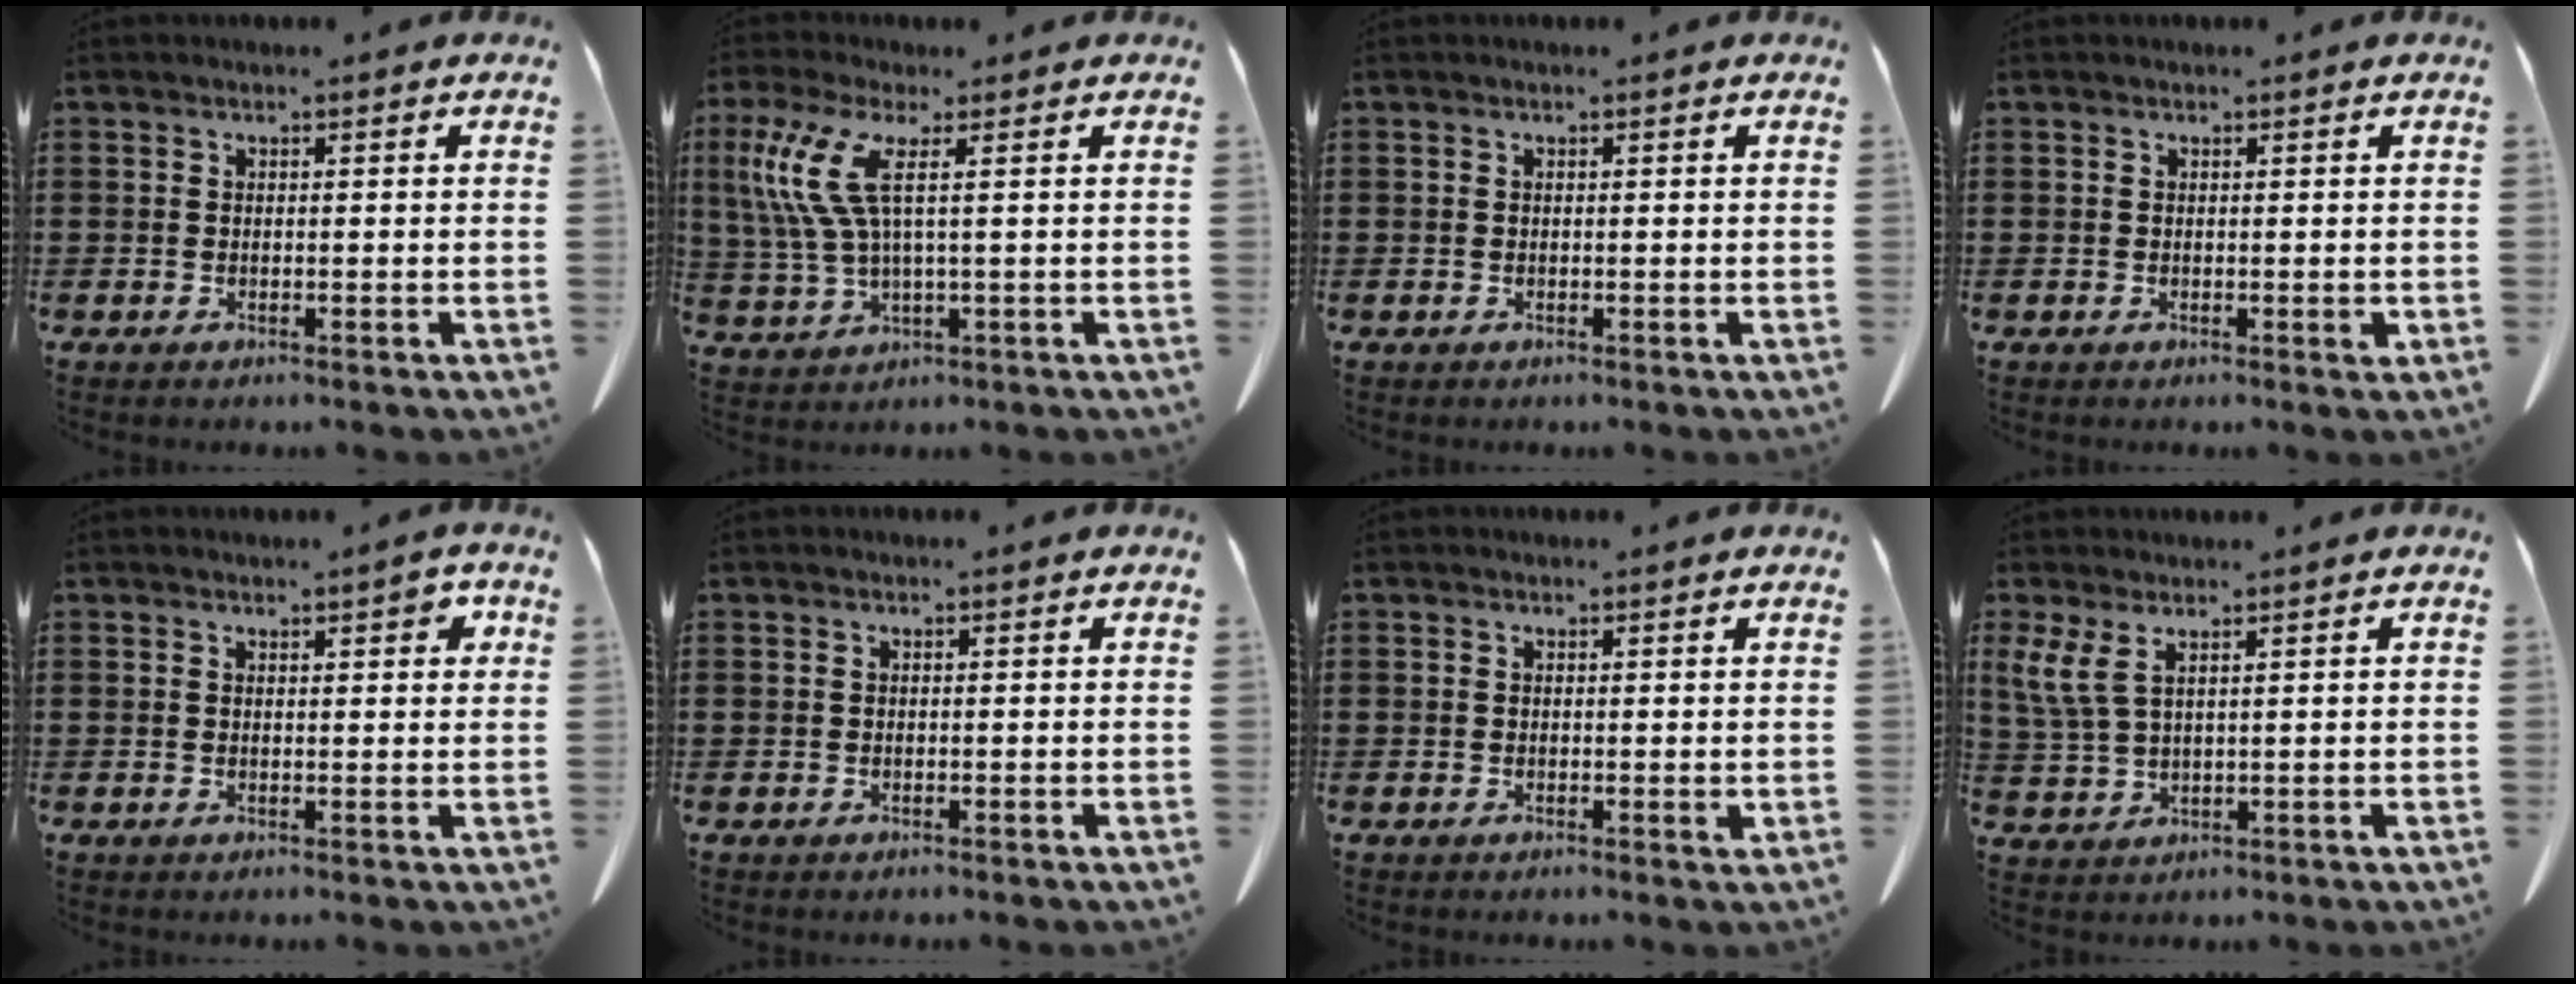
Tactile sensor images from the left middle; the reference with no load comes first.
{"total": 7.6, "force": [2.5, 1.5, 7.0], "torque": [-0.180, -0.013, 0.033]}
{"total": 0.0}
{"total": 0.6, "force": [0.0, 0.1, 0.6], "torque": [-0.012, -0.003, 0.001]}
{"total": 2.2, "force": [1.5, 0.6, 1.5], "torque": [-0.023, 0.002, 0.023]}
{"total": 0.0}
{"total": 0.6, "force": [0.1, 0.1, 0.6], "torque": [-0.012, -0.001, 0.003]}
{"total": 4.2, "force": [2.4, 1.5, 3.1], "torque": [-0.086, -0.003, 0.041]}